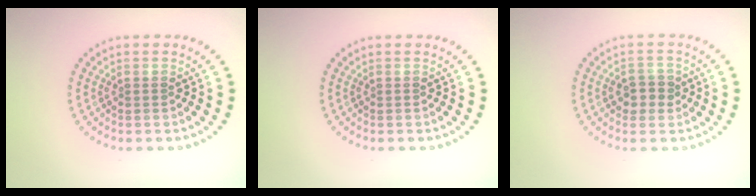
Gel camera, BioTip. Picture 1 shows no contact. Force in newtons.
{"total": 0.0}
{"total": 2.2, "press": 2.1, "slide": 0.5}